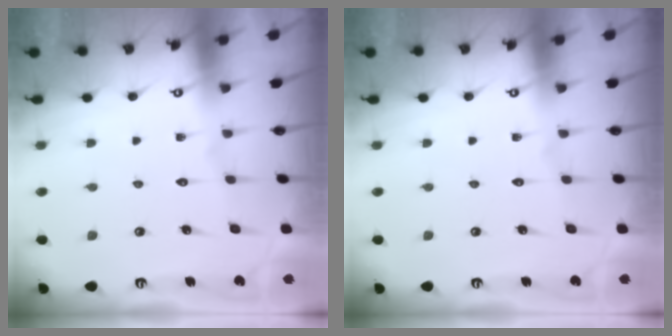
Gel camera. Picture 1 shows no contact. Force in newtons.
{"total": 0.0}